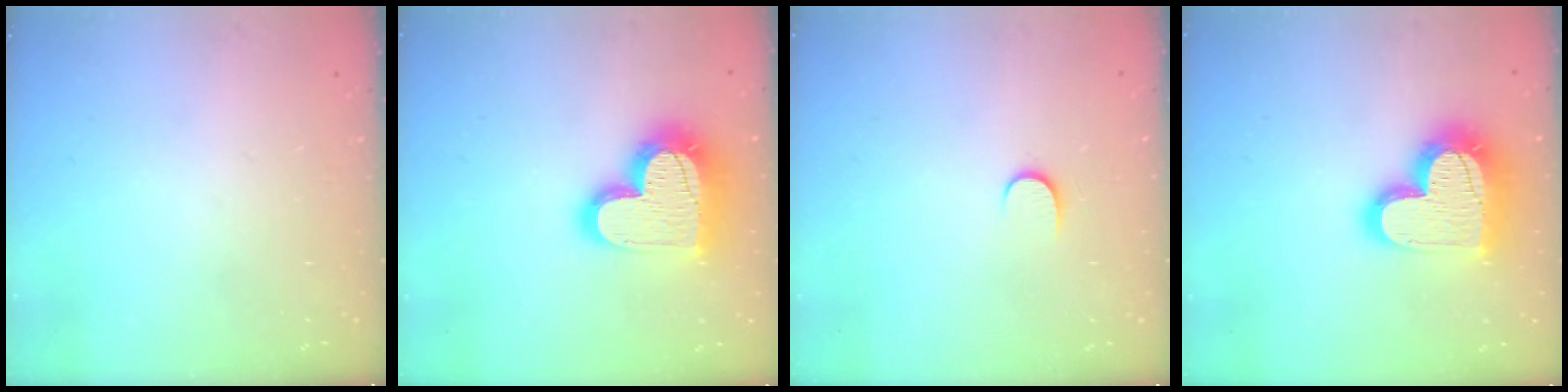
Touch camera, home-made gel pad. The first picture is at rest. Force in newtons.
{"total": 21.1, "press": 21.1, "slide": 1.5}
{"total": 5.3, "press": 5.3, "slide": 0.5}
{"total": 21.1, "press": 21.1, "slide": 1.5}